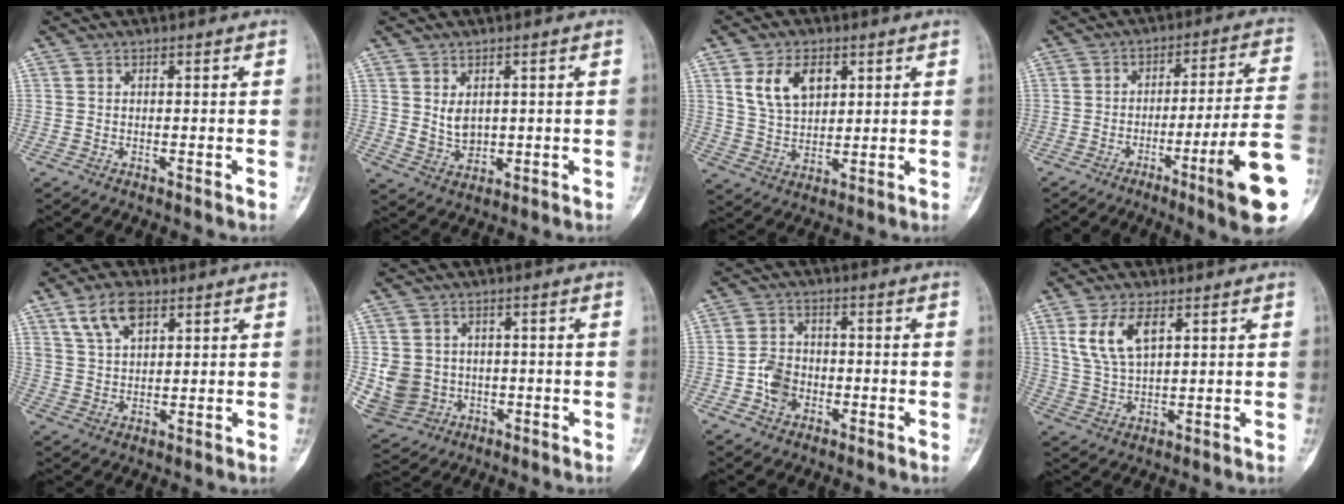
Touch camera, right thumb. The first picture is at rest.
{"total": 3.1, "force": [0.6, 2.1, 2.2], "torque": [-0.034, -0.010, 0.018]}
{"total": 9.1, "force": [3.7, 5.7, 6.1], "torque": [-0.092, -0.013, 0.076]}
{"total": 16.5, "force": [-6.2, 0.1, 15.2], "torque": [-0.201, 0.013, -0.094]}
{"total": 7.2, "force": [4.0, 3.7, 4.7], "torque": [-0.077, -0.007, 0.078]}
{"total": 9.5, "force": [-1.2, 8.7, 3.6], "torque": [-0.066, 0.008, -0.003]}
{"total": 5.7, "force": [-1.9, 4.5, 3.0], "torque": [-0.039, 0.017, -0.039]}
{"total": 8.3, "force": [3.5, 3.9, 6.5], "torque": [-0.128, -0.010, 0.074]}